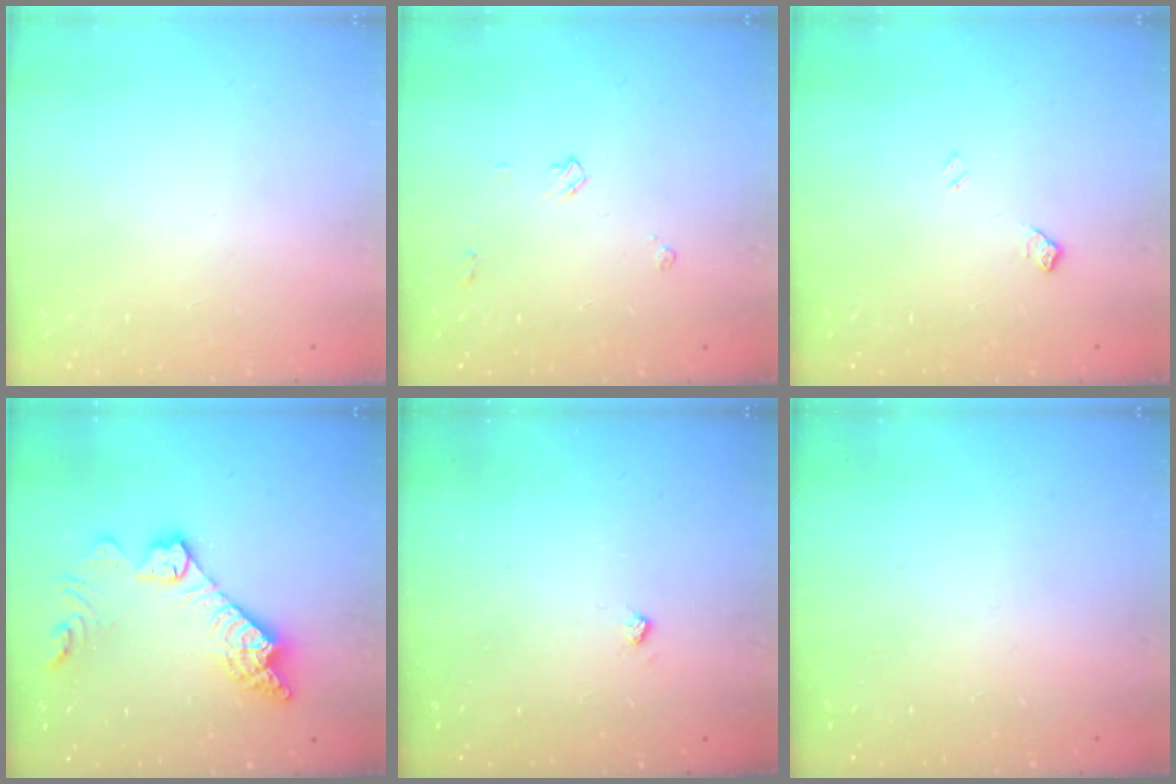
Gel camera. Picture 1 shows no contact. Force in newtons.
{"total": 4.6, "press": 4.5, "slide": 0.6}
{"total": 5.6, "press": 5.6, "slide": 0.8}
{"total": 15.3, "press": 15.2, "slide": 1.1}
{"total": 3.8, "press": 3.7, "slide": 0.7}
{"total": 0.0}